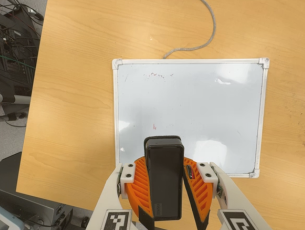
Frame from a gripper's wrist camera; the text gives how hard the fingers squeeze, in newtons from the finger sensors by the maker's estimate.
{"total": 9.5, "left": 9.3, "right": 9.7}